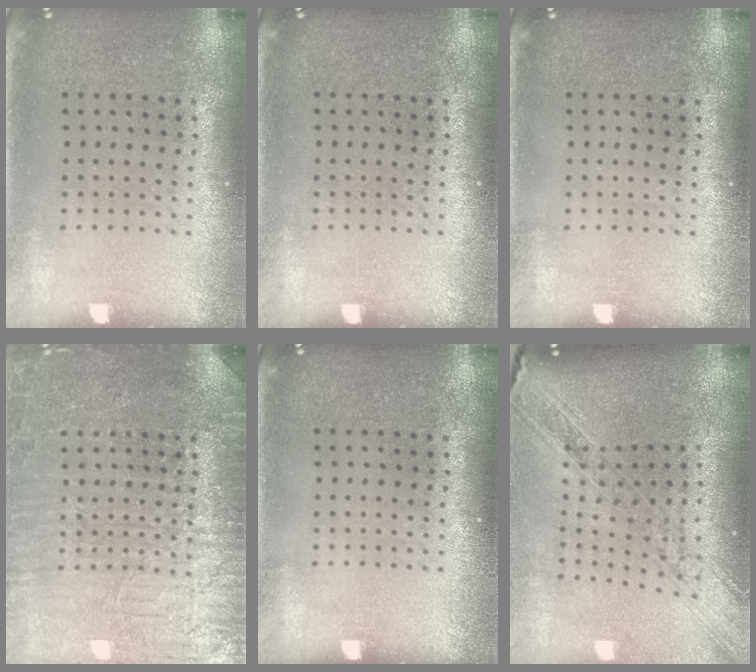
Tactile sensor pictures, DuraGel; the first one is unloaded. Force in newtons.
{"total": 0.0}
{"total": 0.0}
{"total": 4.1, "press": 4.1, "slide": 0.6}
{"total": 0.0}
{"total": 1.9, "press": 1.7, "slide": 0.9}